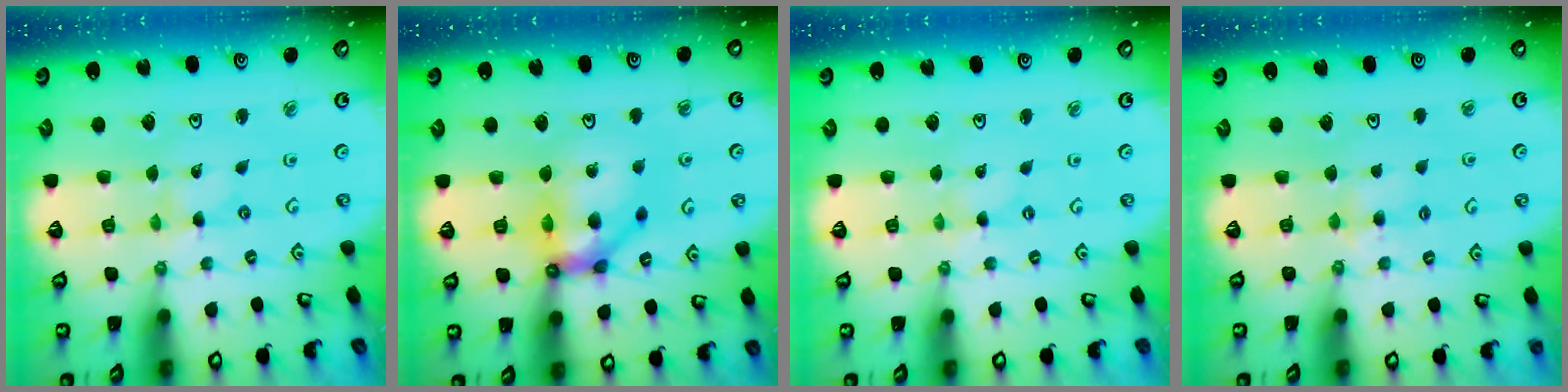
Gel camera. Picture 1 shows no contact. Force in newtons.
{"total": 12.8, "press": 12.6, "slide": 2.3}
{"total": 0.0}
{"total": 4.3, "press": 4.2, "slide": 0.6}